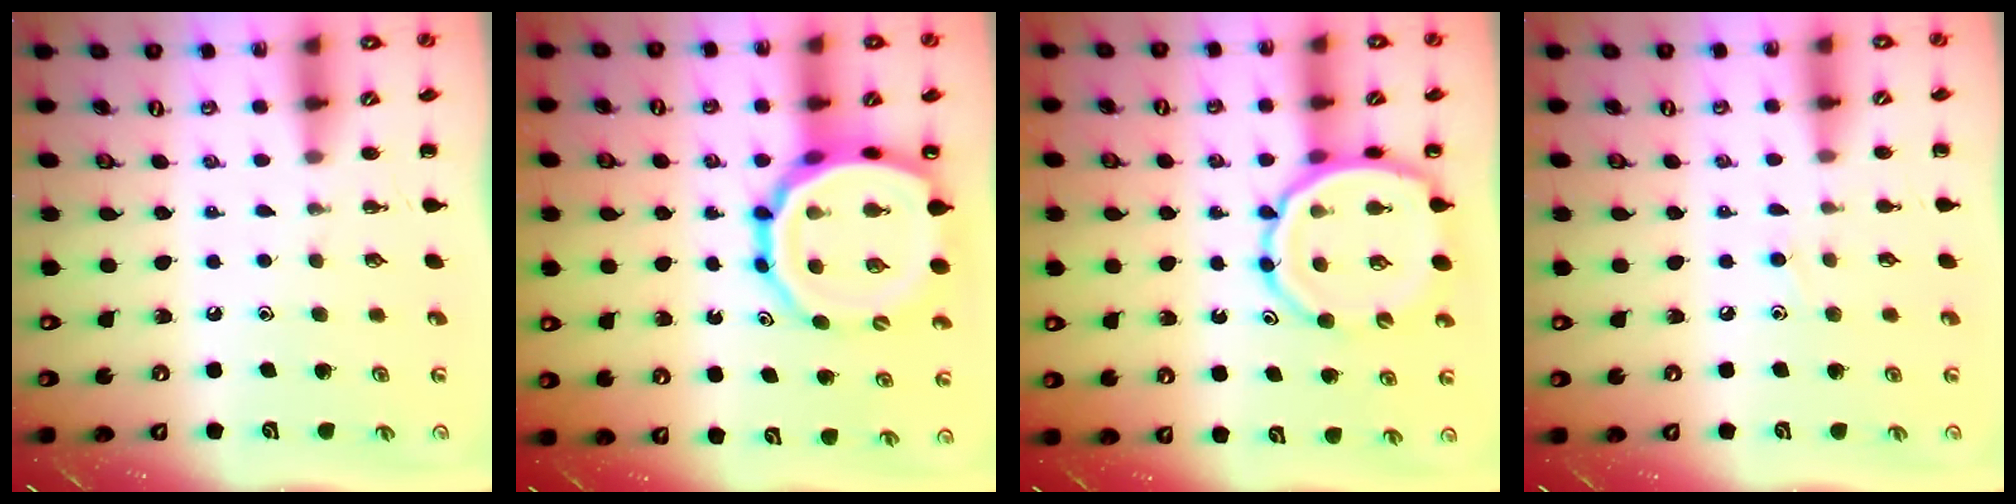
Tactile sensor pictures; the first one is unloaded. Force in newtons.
{"total": 18.0, "press": 17.5, "slide": 4.1}
{"total": 12.2, "press": 11.9, "slide": 2.7}
{"total": 5.7, "press": 5.3, "slide": 2.1}